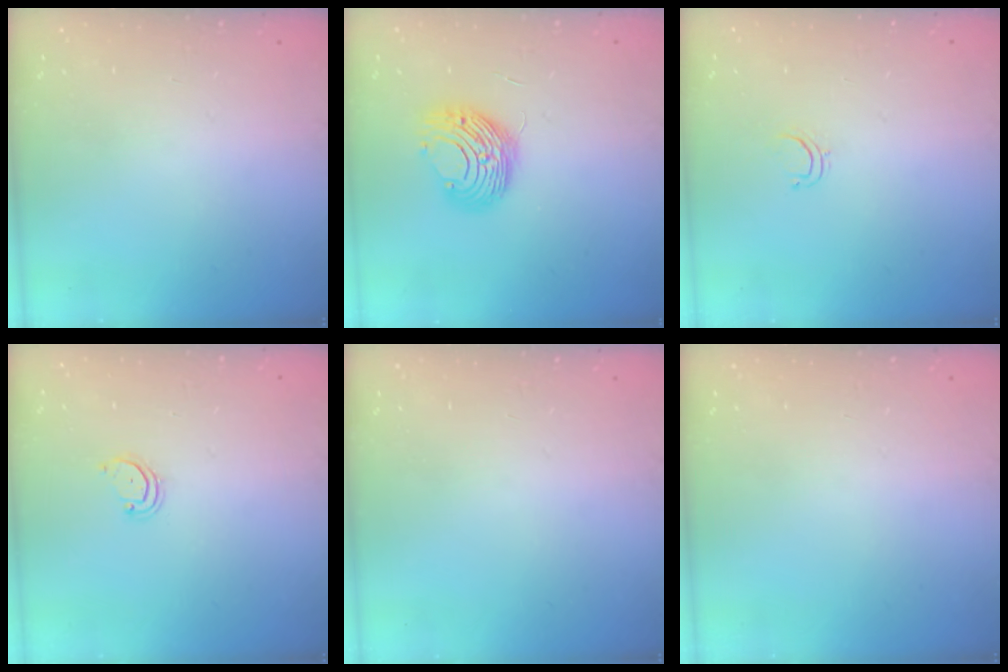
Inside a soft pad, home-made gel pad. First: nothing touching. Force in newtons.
{"total": 9.7, "press": 9.7, "slide": 0.1}
{"total": 3.3, "press": 3.2, "slide": 0.3}
{"total": 2.5, "press": 2.5, "slide": 0.2}
{"total": 0.0}
{"total": 0.0}